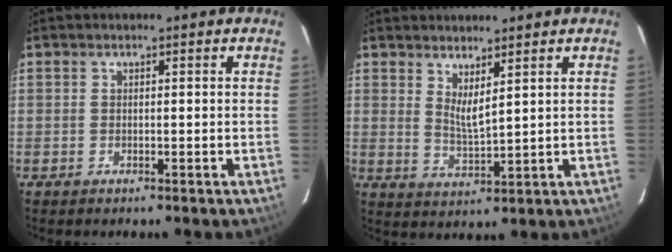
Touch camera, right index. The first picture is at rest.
{"total": 4.1, "force": [2.9, 0.5, 2.9], "torque": [-0.051, -0.012, 0.049]}